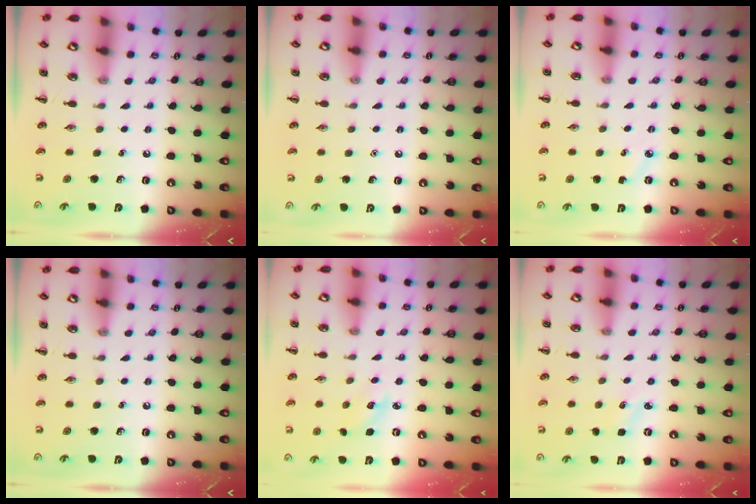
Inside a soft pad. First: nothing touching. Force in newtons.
{"total": 1.5, "press": 1.5, "slide": 0.1}
{"total": 2.0, "press": 1.9, "slide": 0.7}
{"total": 0.0}
{"total": 3.6, "press": 3.4, "slide": 1.0}
{"total": 2.0, "press": 1.9, "slide": 0.6}